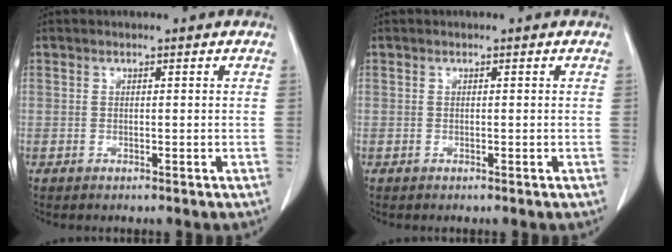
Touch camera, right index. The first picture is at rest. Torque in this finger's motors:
{"motor_torque": [0.02, -0.01, -0.03, 0.00]}